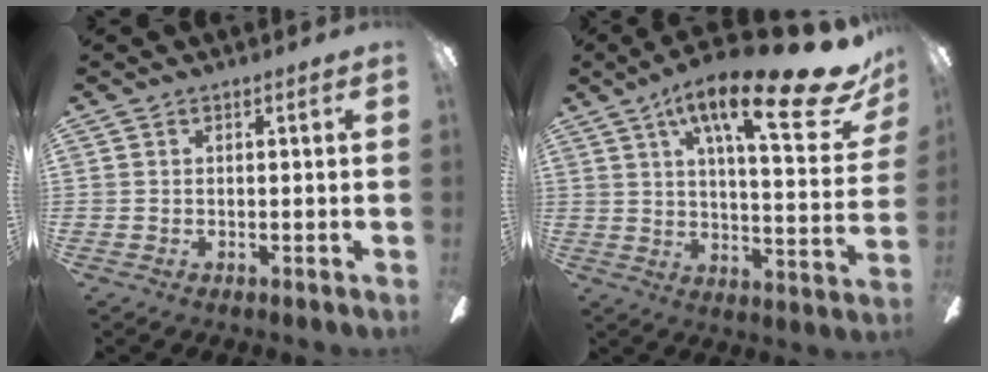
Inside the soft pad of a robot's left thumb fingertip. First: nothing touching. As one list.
[{"total": 22.6, "force": [13.3, 5.8, 17.3], "torque": [-0.259, -0.076, 0.199]}]